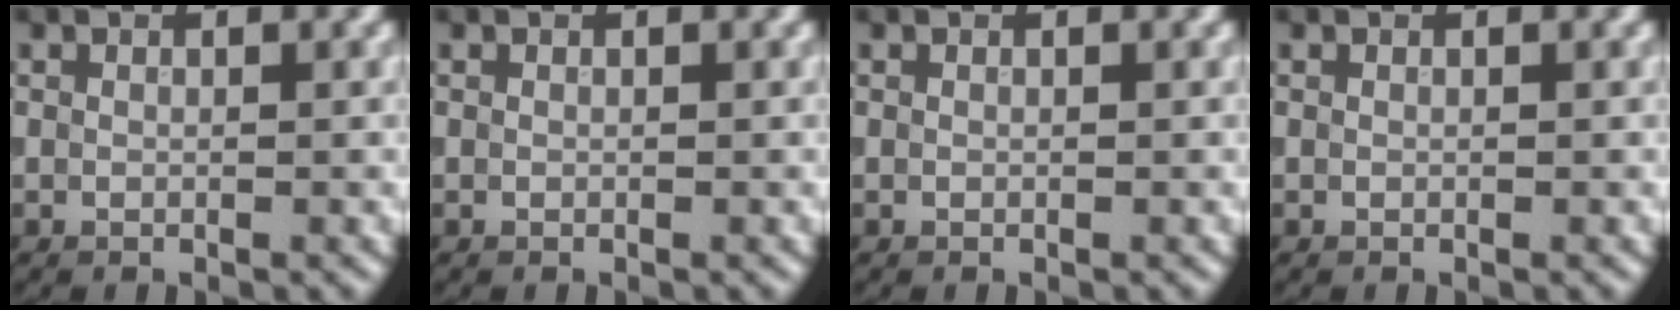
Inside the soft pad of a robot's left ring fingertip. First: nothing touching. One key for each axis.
{"total": 0.0}
{"total": 0.0}
{"total": 0.0}